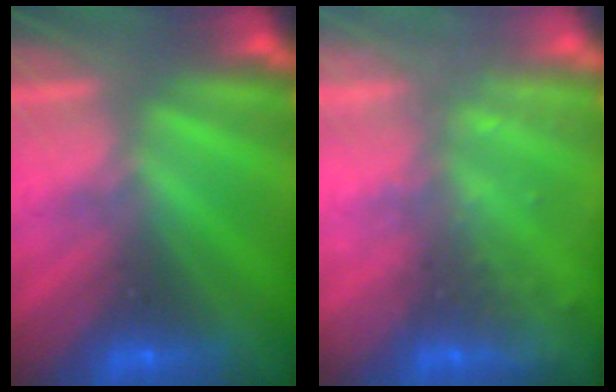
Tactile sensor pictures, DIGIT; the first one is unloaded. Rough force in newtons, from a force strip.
{"total": 2.2}